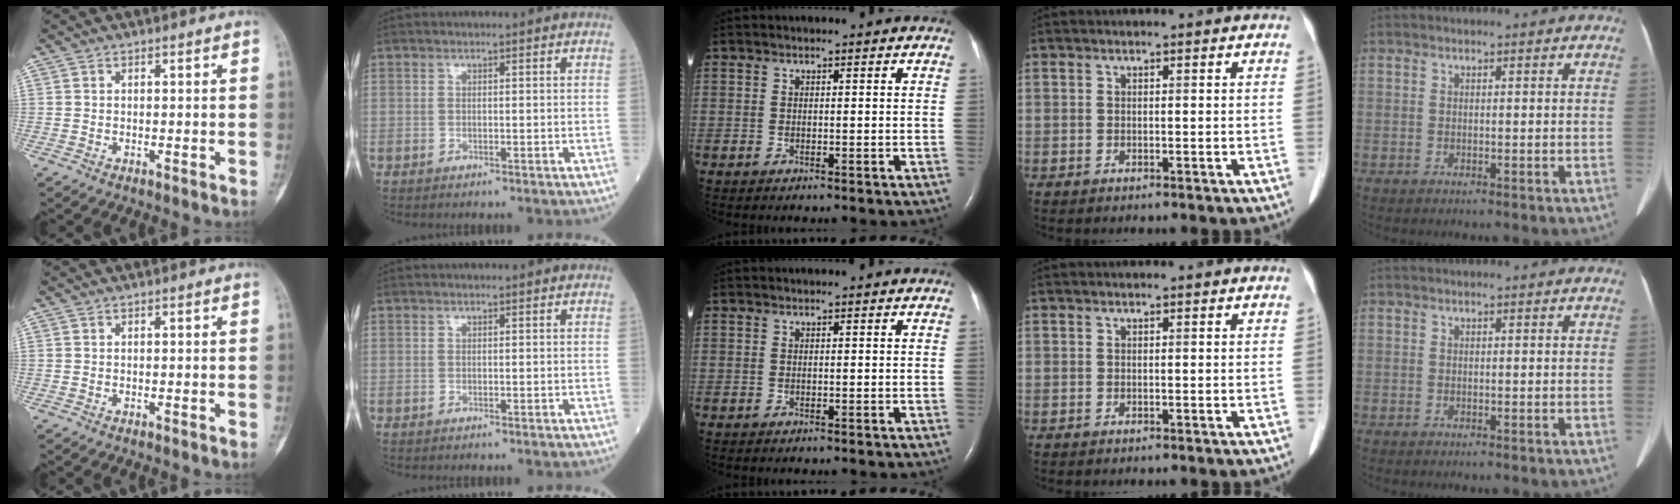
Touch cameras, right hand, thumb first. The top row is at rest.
{}